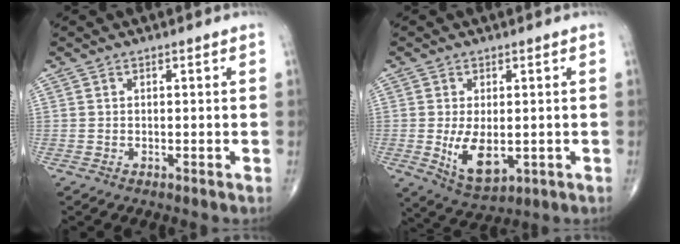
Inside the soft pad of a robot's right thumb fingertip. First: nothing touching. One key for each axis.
{"total": 7.9, "fx": -1.0, "fy": 4.2, "fz": 6.7, "tx": -0.110, "ty": -0.019, "tz": -0.003}